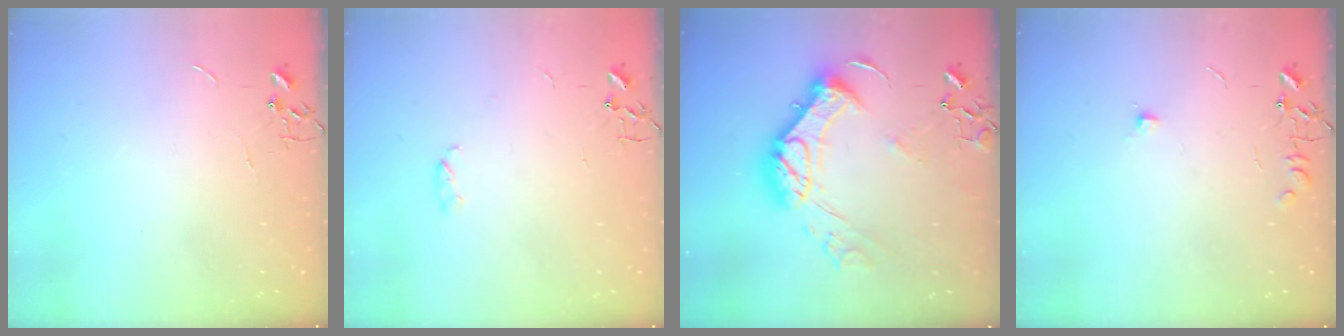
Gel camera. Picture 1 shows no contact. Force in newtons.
{"total": 4.1, "press": 3.9, "slide": 1.2}
{"total": 17.9, "press": 17.8, "slide": 1.7}
{"total": 6.5, "press": 6.5, "slide": 0.7}